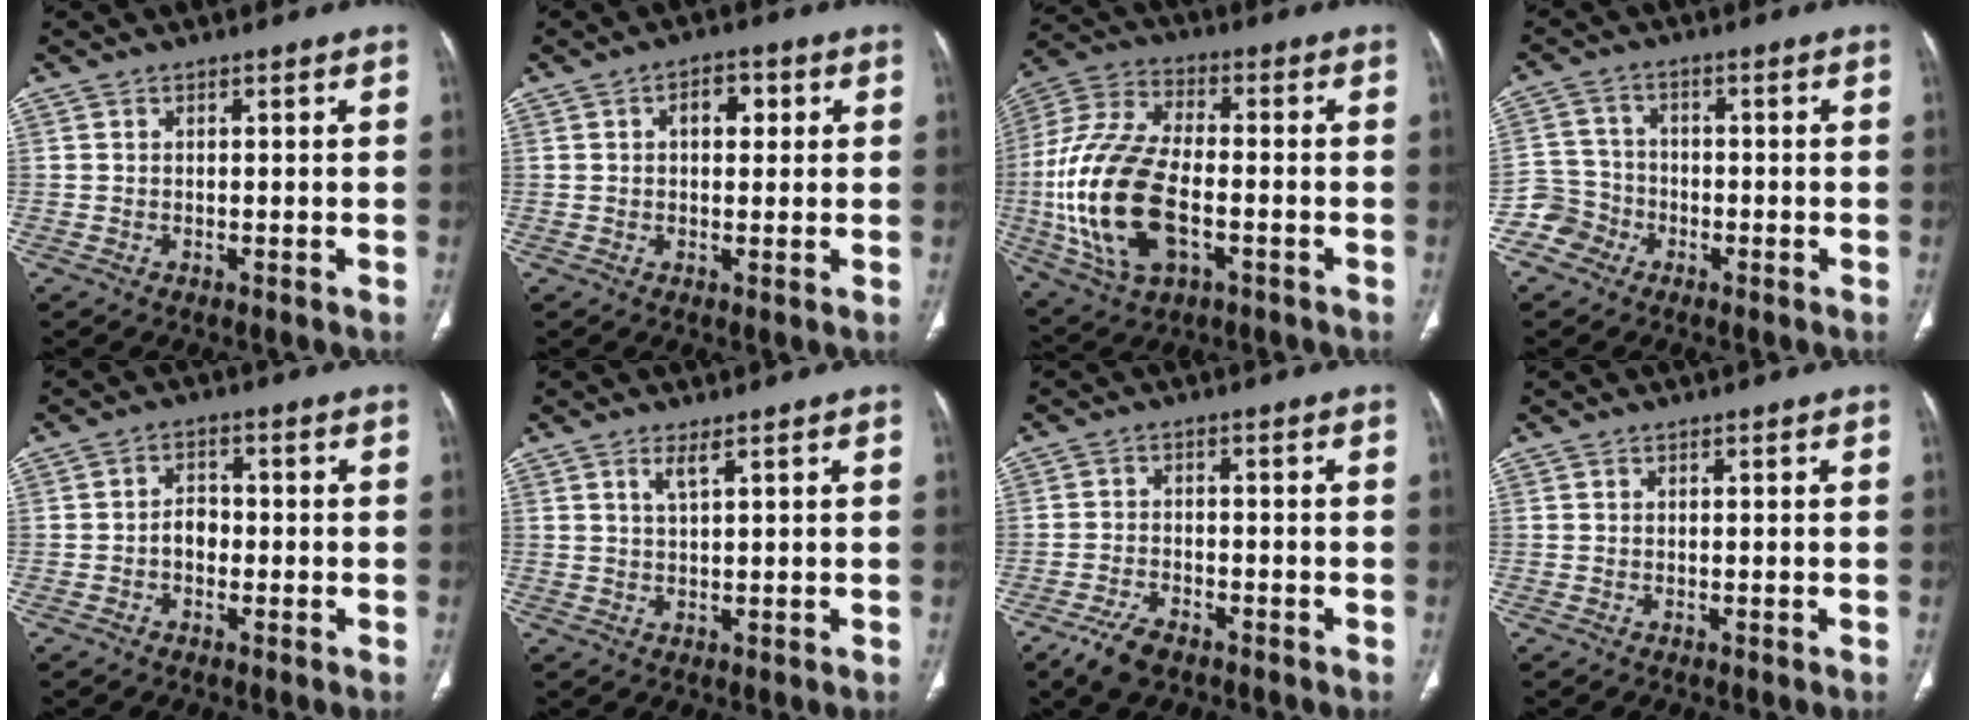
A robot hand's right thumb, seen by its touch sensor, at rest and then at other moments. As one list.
[{"total": 5.0, "force": [1.4, 3.0, 3.7], "torque": [-0.037, 0.006, 0.017]}, {"total": 21.8, "force": [-4.3, 11.6, 17.9], "torque": [-0.384, 0.012, -0.070]}, {"total": 5.6, "force": [-2.9, 4.7, -0.2], "torque": [0.033, 0.028, -0.063]}, {"total": 3.2, "force": [-0.9, 2.4, 1.9], "torque": [-0.016, 0.014, -0.023]}, {"total": 2.2, "force": [1.3, 0.3, 1.7], "torque": [-0.040, -0.007, 0.030]}, {"total": 5.5, "force": [-3.8, 2.5, 3.1], "torque": [-0.063, 0.012, -0.068]}, {"total": 0.0}]